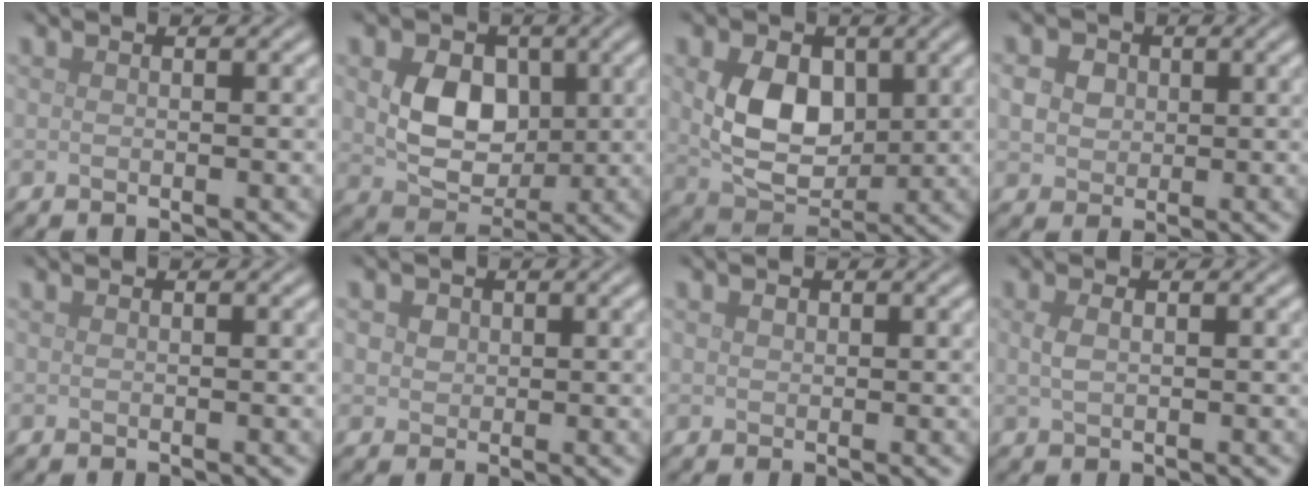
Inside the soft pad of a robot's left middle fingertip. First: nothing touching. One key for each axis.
{"total": 5.7, "fx": 1.0, "fy": 4.3, "fz": 3.7, "tx": -0.071, "ty": -0.007, "tz": 0.017}
{"total": 6.7, "fx": 1.0, "fy": 4.6, "fz": 4.7, "tx": -0.093, "ty": -0.007, "tz": 0.024}
{"total": 4.6, "fx": 1.4, "fy": 3.7, "fz": 2.3, "tx": -0.049, "ty": 0.017, "tz": 0.015}
{"total": 0.0}
{"total": 2.4, "fx": 1.0, "fy": 1.9, "fz": 1.1, "tx": -0.024, "ty": 0.006, "tz": 0.016}
{"total": 0.6, "fx": 0.3, "fy": 0.5, "fz": 0.2, "tx": -0.004, "ty": -0.001, "tz": 0.006}
{"total": 1.4, "fx": 0.3, "fy": 0.7, "fz": 1.1, "tx": -0.031, "ty": -0.001, "tz": 0.009}